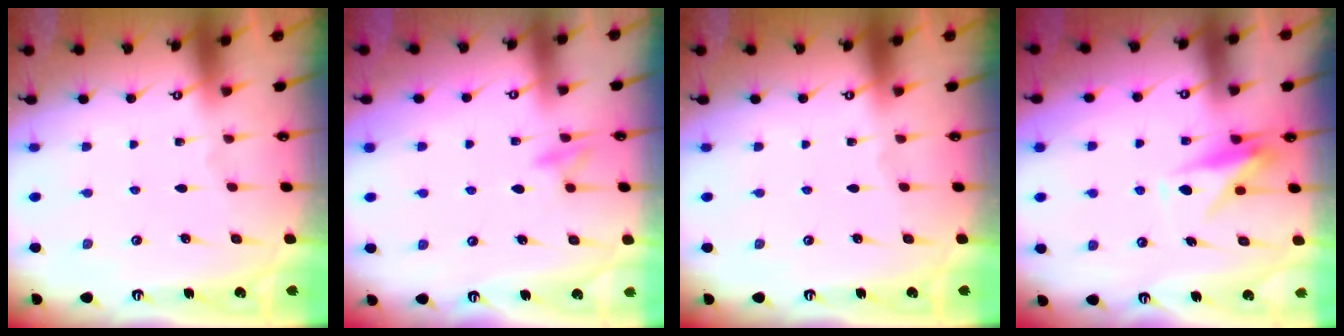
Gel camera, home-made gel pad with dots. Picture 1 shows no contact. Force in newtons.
{"total": 8.9, "press": 8.9, "slide": 0.8}
{"total": 0.0}
{"total": 9.2, "press": 9.2, "slide": 0.1}